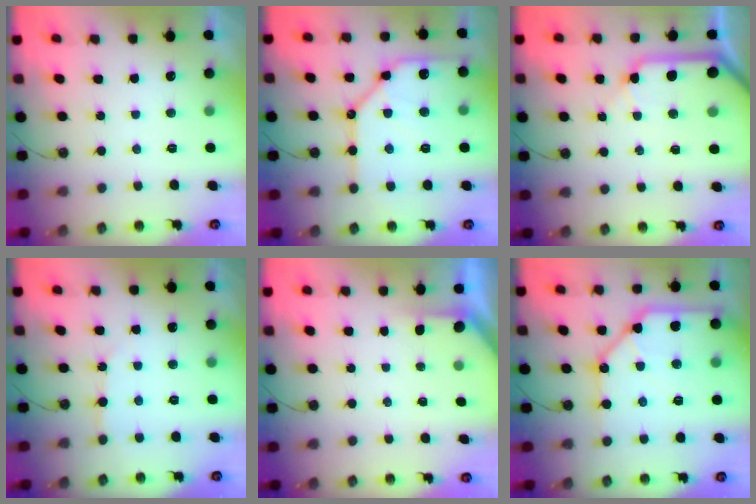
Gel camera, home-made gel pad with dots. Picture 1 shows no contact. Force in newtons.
{"total": 16.5, "press": 16.4, "slide": 2.1}
{"total": 11.3, "press": 11.2, "slide": 1.7}
{"total": 4.5, "press": 4.5, "slide": 0.3}
{"total": 1.5, "press": 1.5, "slide": 0.1}
{"total": 15.1, "press": 15.0, "slide": 2.1}